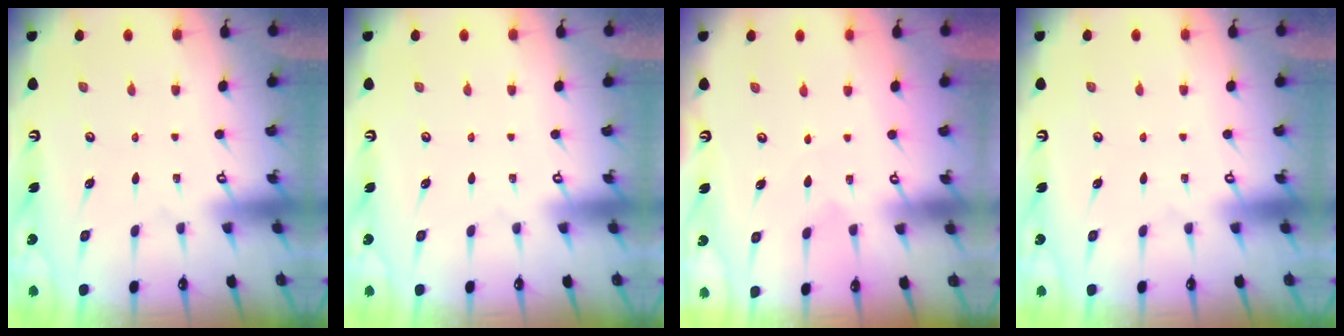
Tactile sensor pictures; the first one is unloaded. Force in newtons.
{"total": 0.0}
{"total": 4.0, "press": 3.9, "slide": 0.4}
{"total": 0.0}